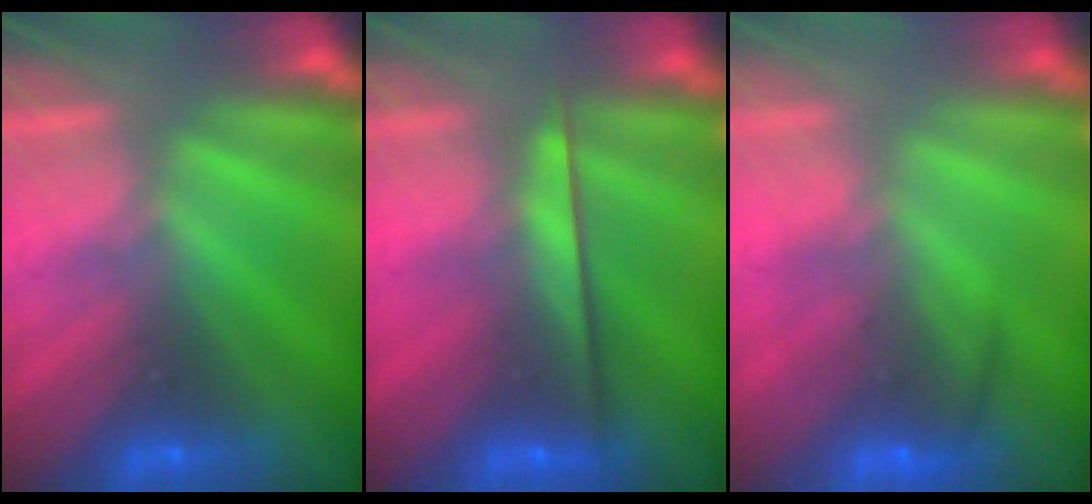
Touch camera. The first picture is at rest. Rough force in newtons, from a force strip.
{"total": 2.4}
{"total": 2.4}